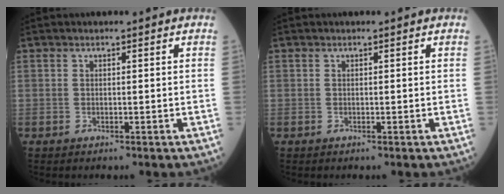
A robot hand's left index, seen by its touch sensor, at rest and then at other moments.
{"total": 0.0}